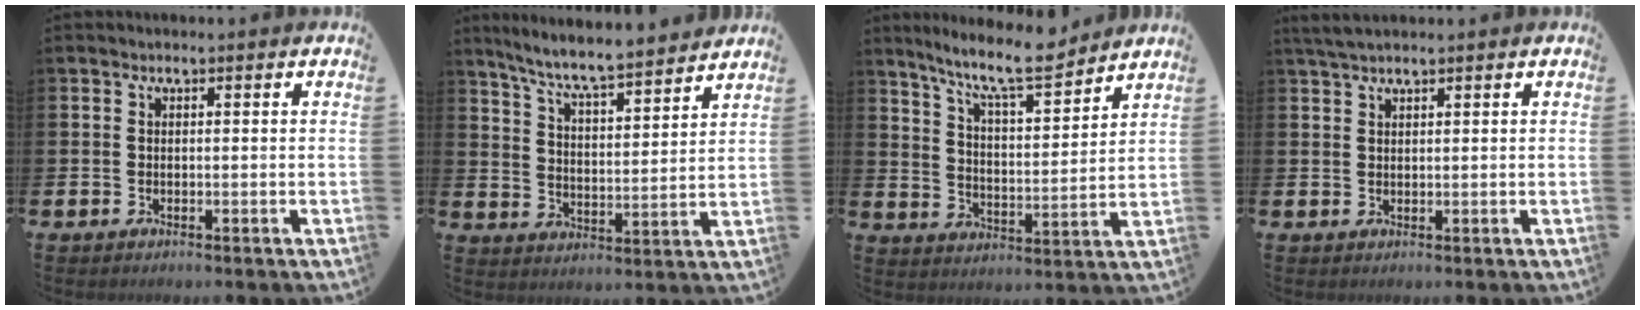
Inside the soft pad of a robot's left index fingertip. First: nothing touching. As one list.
[{"total": 7.2, "force": [6.8, 0.1, 2.3], "torque": [-0.073, -0.048, 0.117]}, {"total": 10.0, "force": [9.0, 1.3, 4.2], "torque": [-0.101, -0.052, 0.158]}, {"total": 2.3, "force": [2.0, 0.4, 1.2], "torque": [-0.025, 0.004, 0.036]}]